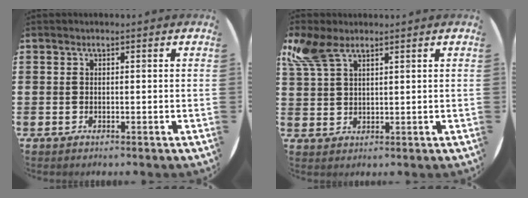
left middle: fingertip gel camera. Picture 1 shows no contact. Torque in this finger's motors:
{"motor_torque": [0.98, -0.75, 0.15, 0.09]}